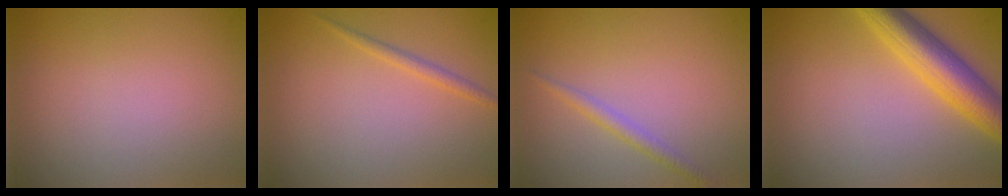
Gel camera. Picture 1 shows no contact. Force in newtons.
{"total": 1.1, "press": 1.1, "slide": 0.1}
{"total": 1.4, "press": 1.4, "slide": 0.0}
{"total": 6.1, "press": 6.1, "slide": 0.2}